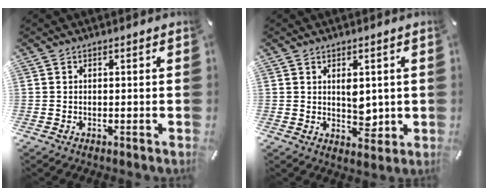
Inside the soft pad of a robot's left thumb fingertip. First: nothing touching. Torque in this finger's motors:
{"motor_torque": [0.86, 0.66, 0.64, -0.10, 0.07]}